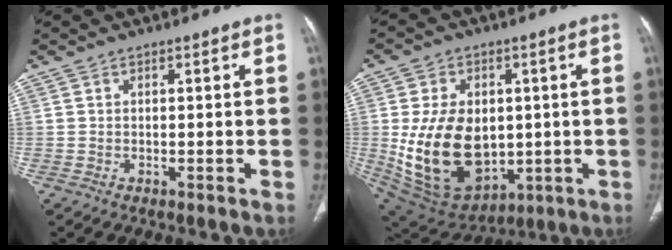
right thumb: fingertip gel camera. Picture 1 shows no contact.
{"total": 20.3, "force": [-0.4, 14.1, 14.6], "torque": [-0.232, -0.013, 0.027]}